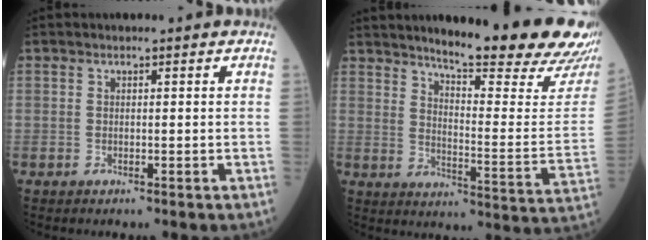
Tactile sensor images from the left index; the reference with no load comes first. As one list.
[{"total": 22.9, "force": [19.6, 1.0, 11.9], "torque": [-0.169, -0.087, 0.241]}]